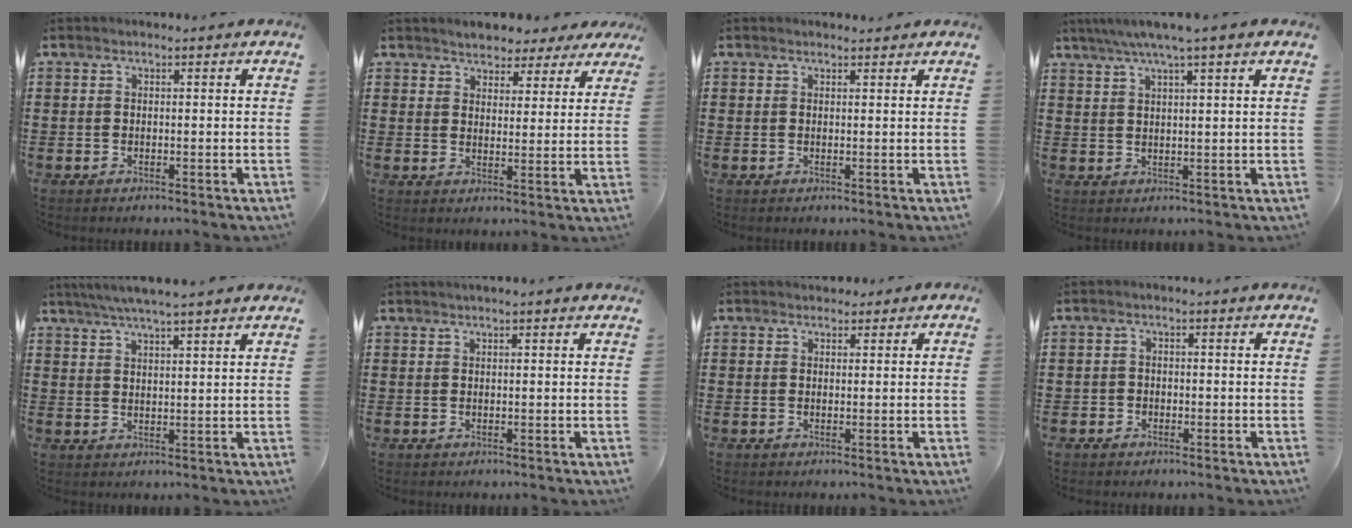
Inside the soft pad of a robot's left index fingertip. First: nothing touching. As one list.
[{"total": 3.6, "force": [3.3, 1.5, -0.1], "torque": [-0.018, -0.003, 0.060]}, {"total": 0.8, "force": [0.7, 0.2, 0.1], "torque": [-0.005, 0.000, 0.015]}, {"total": 3.8, "force": [2.8, -0.5, 2.6], "torque": [-0.057, -0.003, 0.047]}, {"total": 4.3, "force": [3.9, -0.2, 1.9], "torque": [-0.048, -0.011, 0.068]}, {"total": 0.9, "force": [0.7, -0.1, 0.6], "torque": [-0.012, 0.000, 0.013]}, {"total": 2.5, "force": [2.3, 1.0, 0.3], "torque": [-0.003, 0.000, 0.042]}, {"total": 1.1, "force": [-0.7, 0.9, -0.1], "torque": [-0.003, 0.002, -0.016]}]